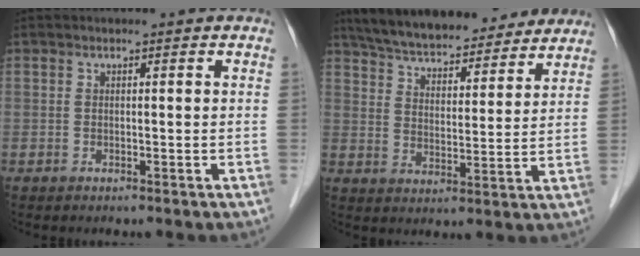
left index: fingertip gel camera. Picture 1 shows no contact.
{"total": 20.4, "force": [18.3, 4.9, 7.7], "torque": [-0.122, 0.022, 0.262]}